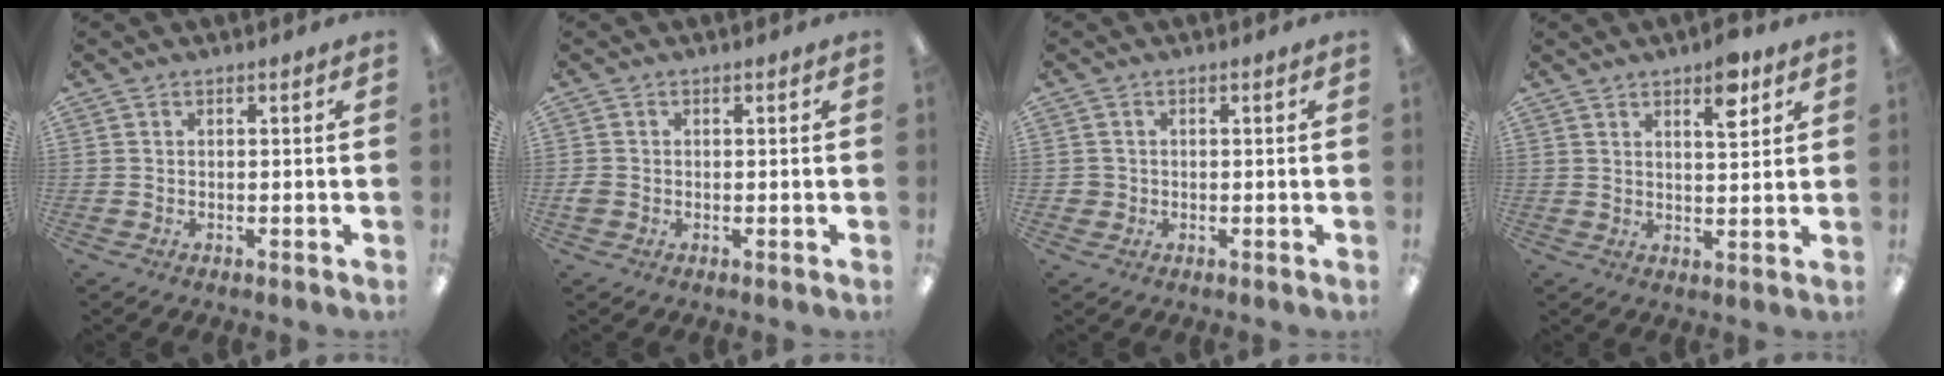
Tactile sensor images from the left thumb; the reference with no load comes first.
{"total": 1.9, "force": [-0.3, 1.7, 0.7], "torque": [-0.012, 0.004, -0.007]}
{"total": 1.9, "force": [-0.2, 1.9, 0.1], "torque": [-0.004, 0.003, -0.005]}
{"total": 6.8, "force": [4.4, 2.6, 4.4], "torque": [-0.050, -0.023, 0.069]}